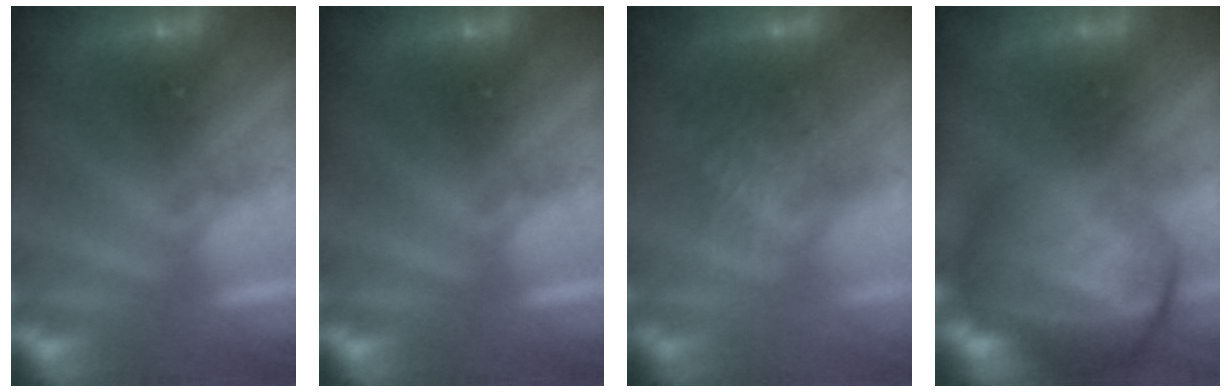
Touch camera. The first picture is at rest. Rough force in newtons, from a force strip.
{"total": 0.0}
{"total": 4.6}
{"total": 9.0}